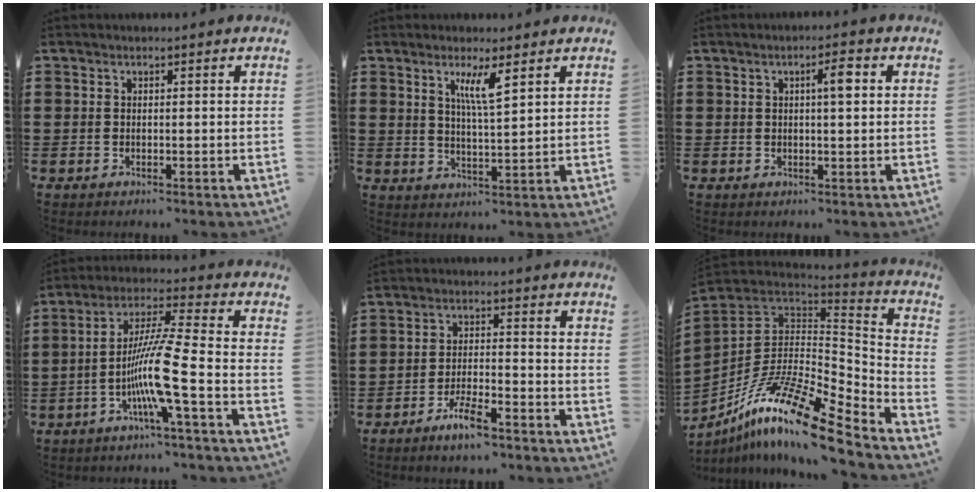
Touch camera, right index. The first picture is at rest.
{"total": 4.7, "force": [2.6, 0.5, 3.9], "torque": [-0.084, 0.001, 0.043]}
{"total": 3.0, "force": [0.8, 0.6, 2.8], "torque": [-0.041, 0.000, 0.006]}
{"total": 10.7, "force": [-3.9, 0.0, 9.9], "torque": [-0.205, -0.012, -0.083]}
{"total": 5.5, "force": [-4.2, 1.0, 3.4], "torque": [-0.078, -0.003, -0.079]}
{"total": 17.0, "force": [-10.9, 4.4, 12.2], "torque": [-0.241, 0.027, -0.203]}